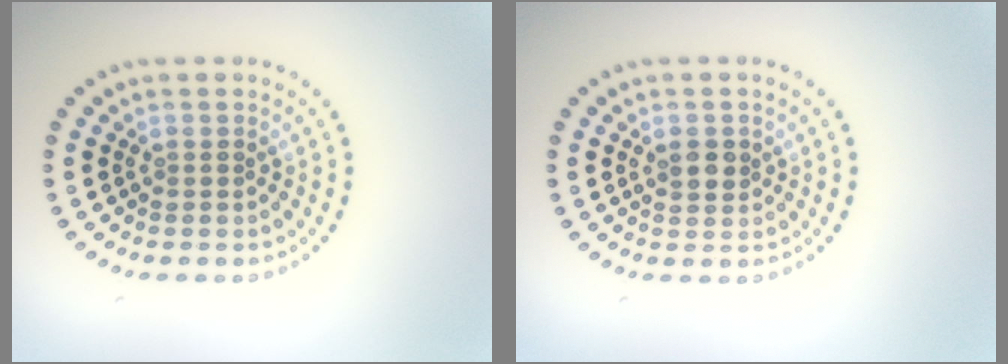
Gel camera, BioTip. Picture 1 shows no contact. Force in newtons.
{"total": 1.7, "press": 1.7, "slide": 0.3}